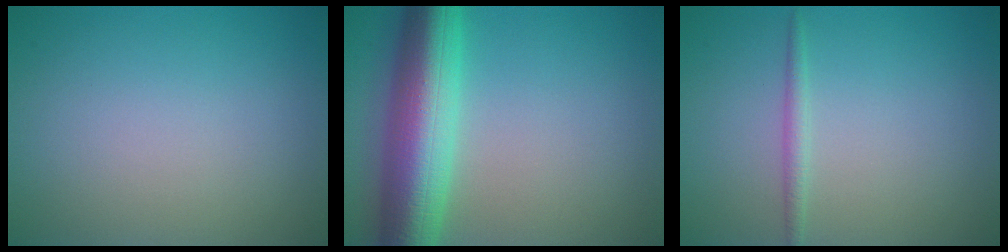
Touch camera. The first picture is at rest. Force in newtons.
{"total": 9.9, "press": 9.9, "slide": 0.2}
{"total": 1.2, "press": 1.2, "slide": 0.0}